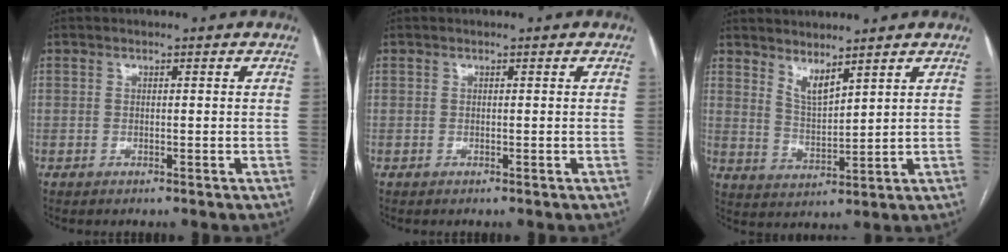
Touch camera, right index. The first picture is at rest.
{"total": 0.0}
{"total": 4.3, "force": [3.5, 0.7, 2.4], "torque": [-0.049, -0.016, 0.076]}